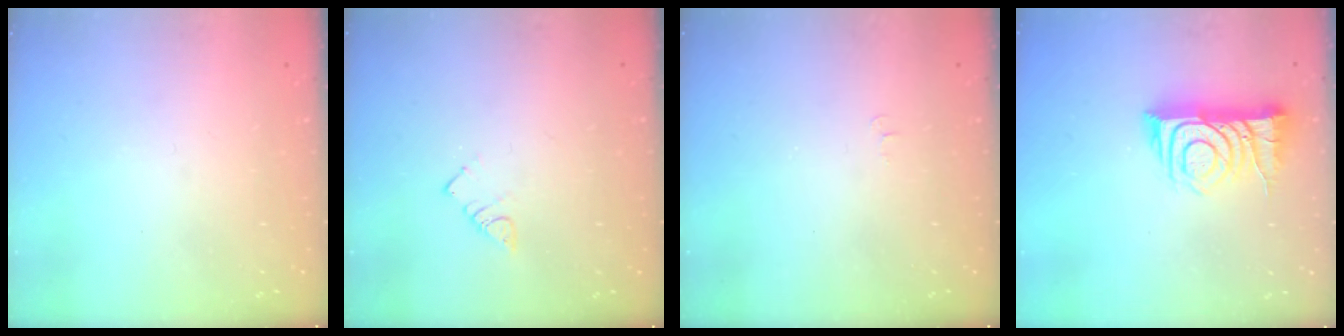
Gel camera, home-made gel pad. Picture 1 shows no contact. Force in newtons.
{"total": 2.9, "press": 2.9, "slide": 0.5}
{"total": 3.6, "press": 3.6, "slide": 0.4}
{"total": 11.3, "press": 11.2, "slide": 1.4}